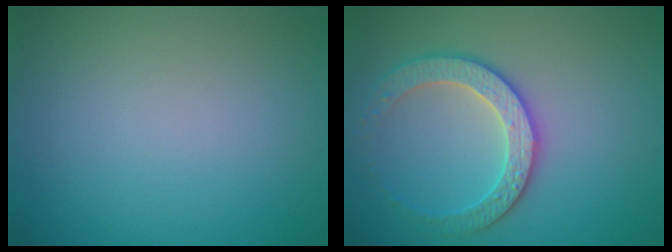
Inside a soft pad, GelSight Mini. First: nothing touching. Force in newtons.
{"total": 3.6, "press": 3.5, "slide": 0.8}